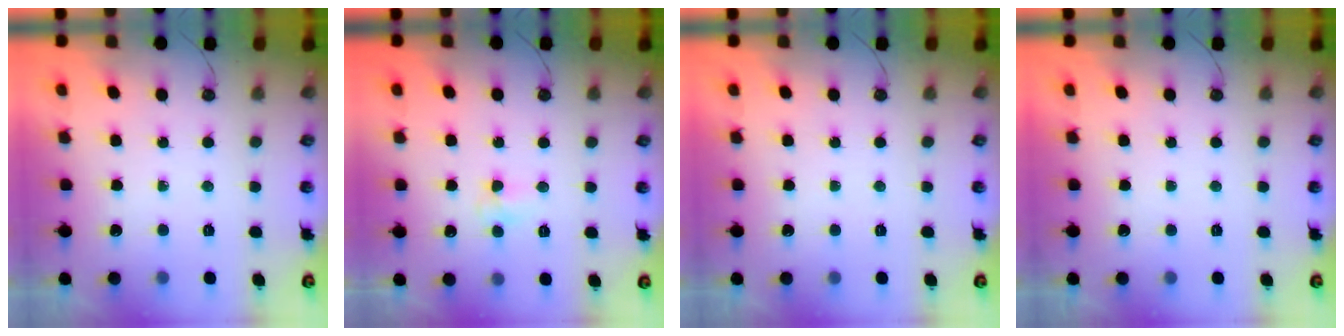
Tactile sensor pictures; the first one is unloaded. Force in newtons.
{"total": 4.9, "press": 4.4, "slide": 2.2}
{"total": 0.0}
{"total": 0.0}